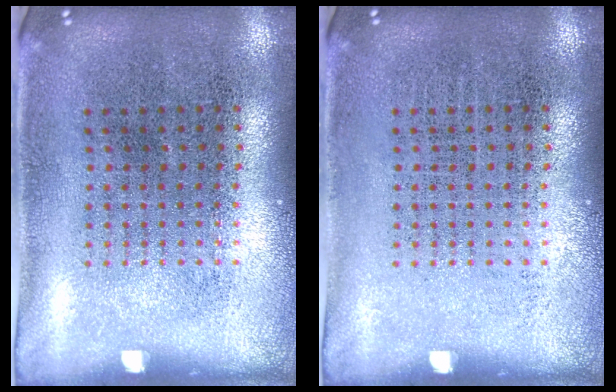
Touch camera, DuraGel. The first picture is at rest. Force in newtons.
{"total": 0.0}